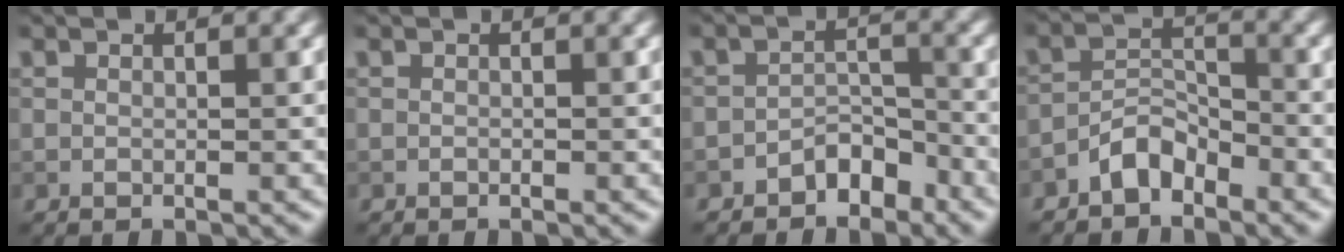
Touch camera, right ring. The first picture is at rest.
{"total": 0.0}
{"total": 2.7, "force": [-2.0, 1.4, 1.1], "torque": [-0.011, 0.014, -0.035]}
{"total": 3.0, "force": [-2.3, 1.3, 1.3], "torque": [-0.018, 0.014, -0.049]}